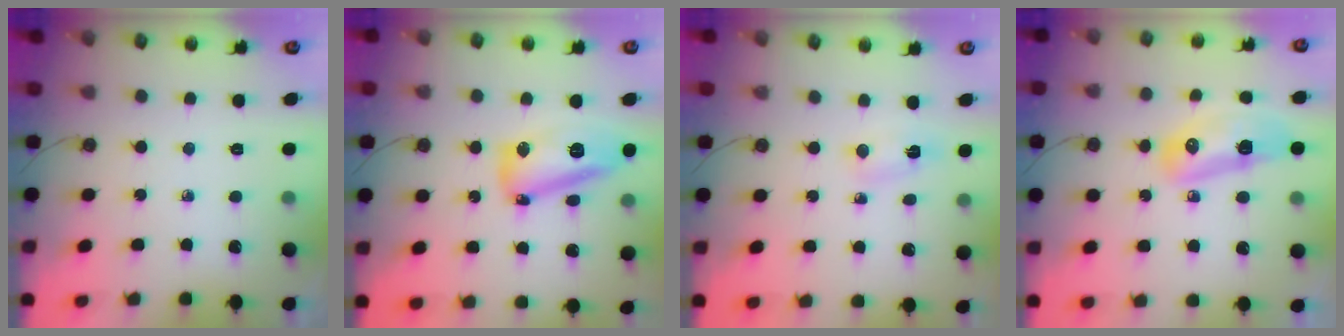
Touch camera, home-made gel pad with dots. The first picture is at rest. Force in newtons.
{"total": 13.0, "press": 12.9, "slide": 1.2}
{"total": 2.9, "press": 1.6, "slide": 2.4}
{"total": 10.8, "press": 10.6, "slide": 1.9}